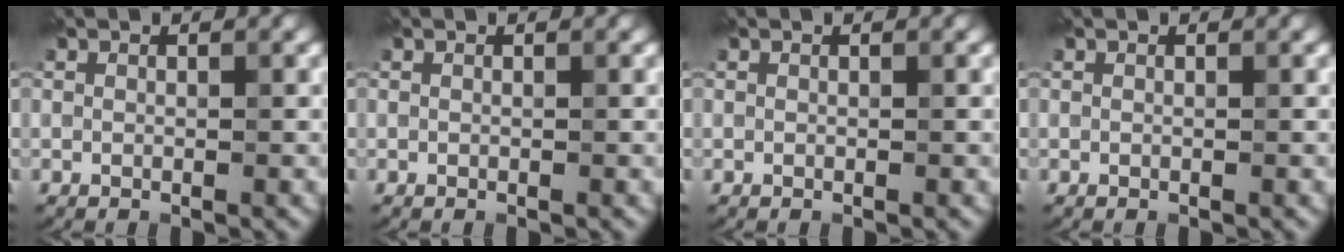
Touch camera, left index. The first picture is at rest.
{"total": 0.0}
{"total": 0.0}
{"total": 0.0}